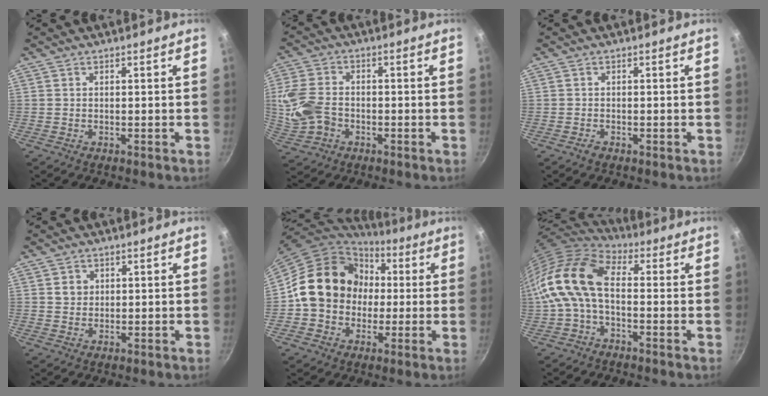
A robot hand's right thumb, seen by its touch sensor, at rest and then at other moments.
{"total": 11.0, "force": [-1.9, 8.4, 6.9], "torque": [-0.151, 0.016, -0.042]}
{"total": 0.9, "force": [-0.7, 0.4, 0.5], "torque": [-0.013, 0.000, -0.013]}
{"total": 2.4, "force": [0.7, 2.2, 0.7], "torque": [-0.001, 0.003, 0.011]}
{"total": 17.5, "force": [1.0, 15.1, 8.9], "torque": [-0.117, 0.033, 0.009]}
{"total": 14.7, "force": [-1.0, 8.7, 11.8], "torque": [-0.226, 0.032, -0.038]}